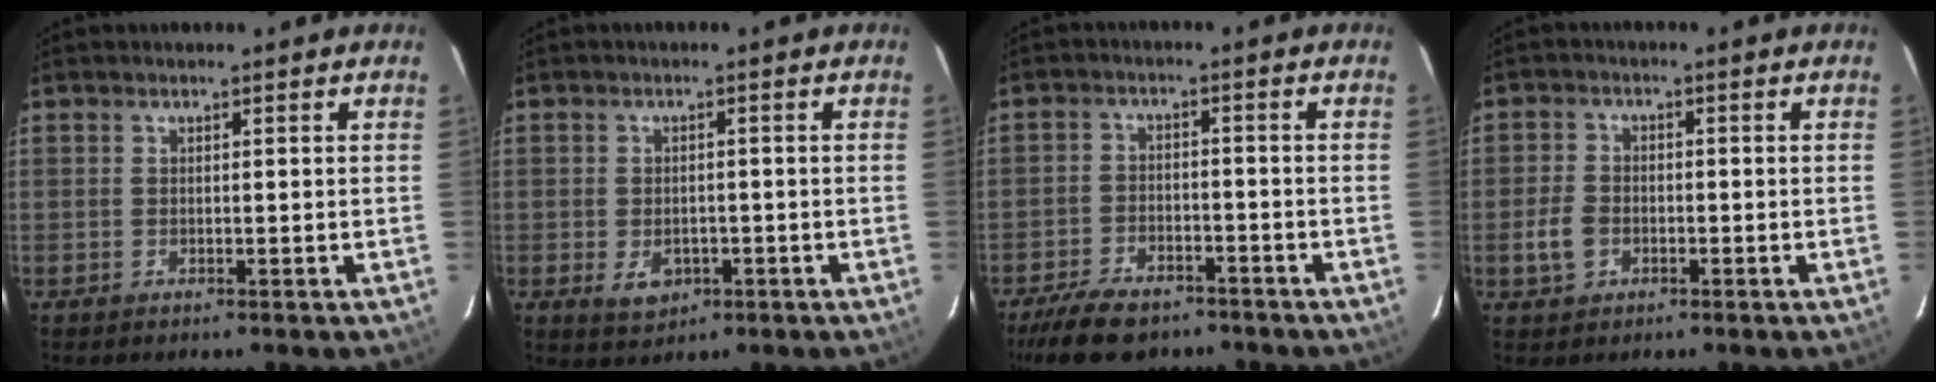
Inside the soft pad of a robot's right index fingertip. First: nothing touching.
{"total": 4.7, "force": [-1.6, 3.6, 2.6], "torque": [-0.053, -0.006, -0.014]}
{"total": 11.8, "force": [-9.1, 5.2, 5.3], "torque": [-0.131, -0.003, -0.145]}
{"total": 4.8, "force": [-1.7, 3.6, 2.7], "torque": [-0.067, 0.006, -0.028]}